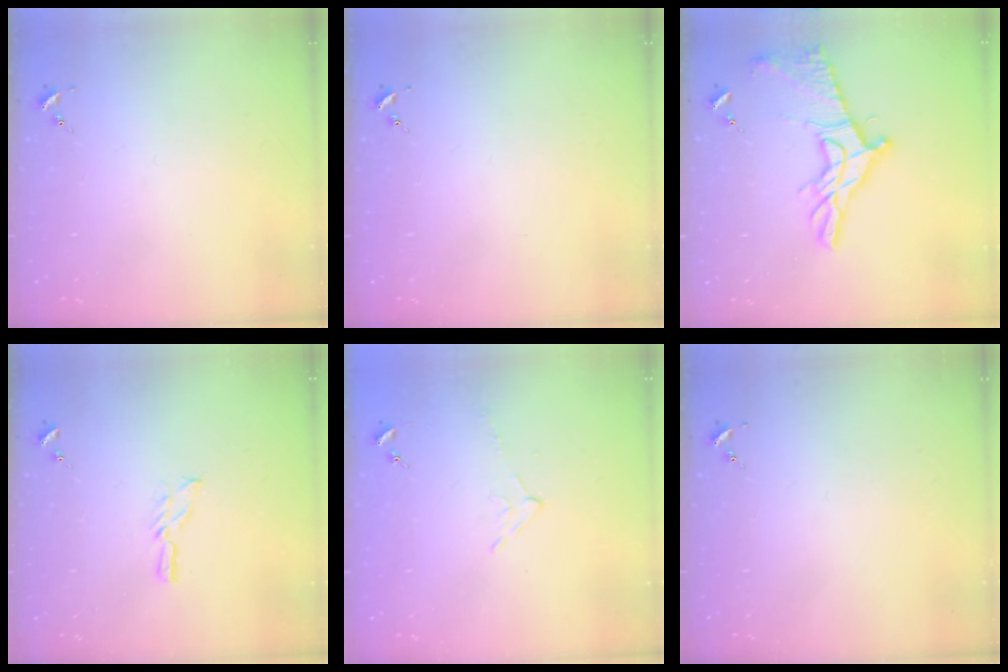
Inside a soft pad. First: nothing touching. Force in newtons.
{"total": 0.0}
{"total": 16.7, "press": 16.7, "slide": 0.7}
{"total": 5.7, "press": 5.7, "slide": 0.1}
{"total": 4.7, "press": 4.7, "slide": 0.5}
{"total": 0.0}